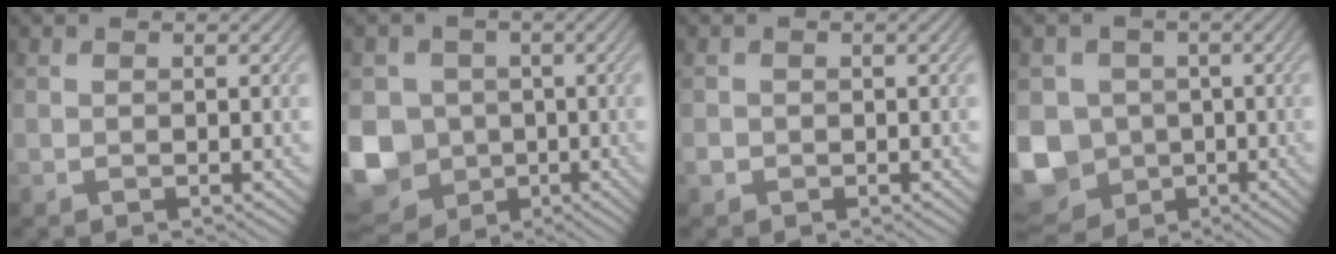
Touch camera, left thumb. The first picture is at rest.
{"total": 11.8, "force": [-2.0, 10.5, 4.9], "torque": [-0.145, -0.033, -0.060]}
{"total": 0.8, "force": [-0.4, 0.6, 0.2], "torque": [-0.004, -0.004, -0.009]}
{"total": 11.2, "force": [-2.4, 10.0, 4.6], "torque": [-0.137, -0.032, -0.065]}